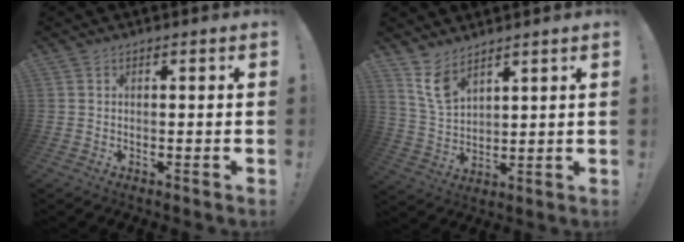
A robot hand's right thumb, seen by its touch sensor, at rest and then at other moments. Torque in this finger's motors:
{"motor_torque": [0.16, 0.25, 0.20, 0.02, 0.03]}